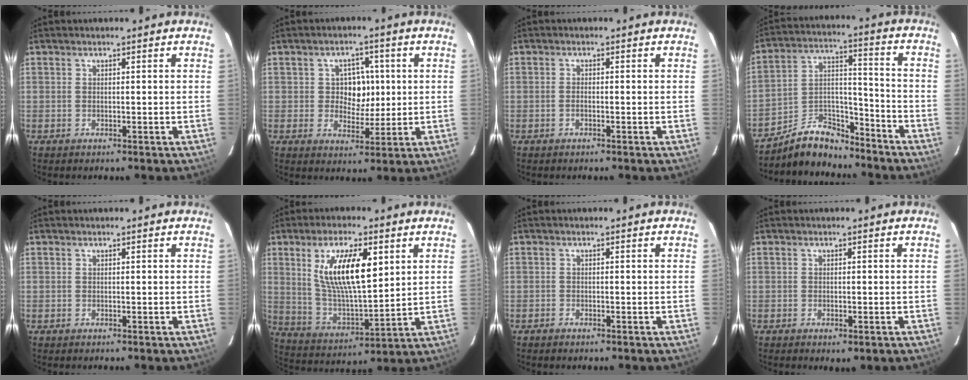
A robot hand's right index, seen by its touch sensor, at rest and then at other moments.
{"total": 5.8, "force": [0.5, 4.9, 3.0], "torque": [-0.049, 0.009, 0.012]}
{"total": 1.0, "force": [-0.5, 0.4, 0.8], "torque": [-0.018, 0.002, -0.010]}
{"total": 11.5, "force": [-9.5, 5.2, 3.8], "torque": [-0.075, 0.048, -0.159]}
{"total": 0.0}
{"total": 15.2, "force": [5.3, 5.1, 13.2], "torque": [-0.244, 0.001, 0.106]}
{"total": 1.0, "force": [-0.9, 0.4, 0.2], "torque": [-0.014, 0.002, -0.016]}
{"total": 2.0, "force": [-1.0, 0.8, 1.5], "torque": [-0.026, -0.007, -0.013]}